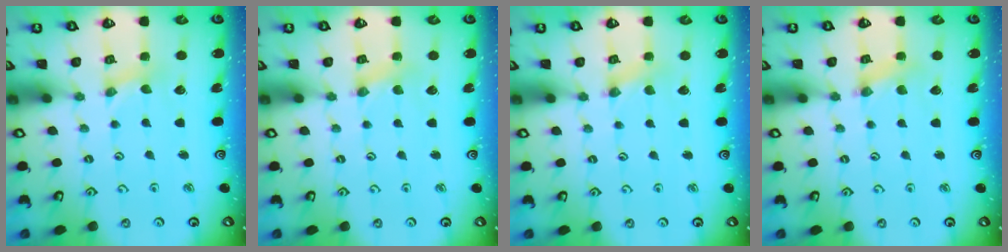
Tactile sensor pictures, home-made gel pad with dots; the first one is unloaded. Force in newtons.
{"total": 1.0, "press": 0.9, "slide": 0.3}
{"total": 1.7, "press": 1.7, "slide": 0.3}
{"total": 1.6, "press": 1.6, "slide": 0.3}